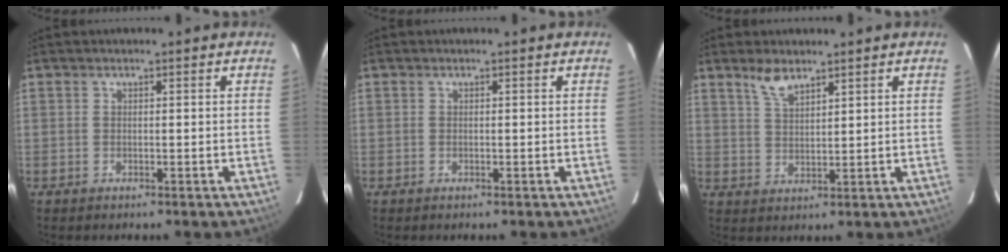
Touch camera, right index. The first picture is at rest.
{"total": 0.0}
{"total": 4.4, "force": [3.5, 1.4, 2.4], "torque": [-0.047, 0.003, 0.070]}